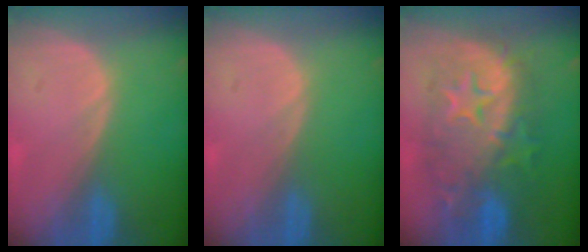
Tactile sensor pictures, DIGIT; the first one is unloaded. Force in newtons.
{"total": 0.0}
{"total": 12.3, "press": 12.2, "slide": 1.1}